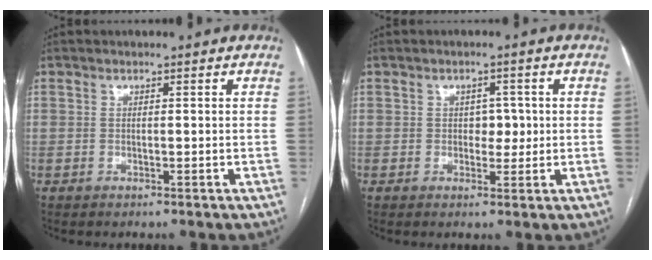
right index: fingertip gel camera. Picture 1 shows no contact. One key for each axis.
{"total": 2.7, "fx": 0.1, "fy": 1.9, "fz": 2.0, "tx": -0.018, "ty": 0.005, "tz": 0.003}